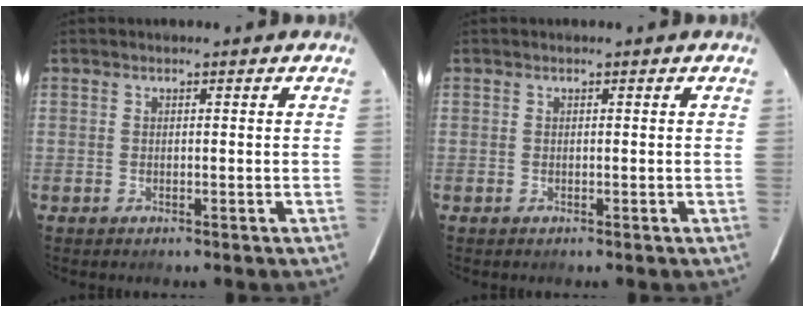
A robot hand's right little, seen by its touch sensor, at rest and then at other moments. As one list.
[{"total": 0.0}]